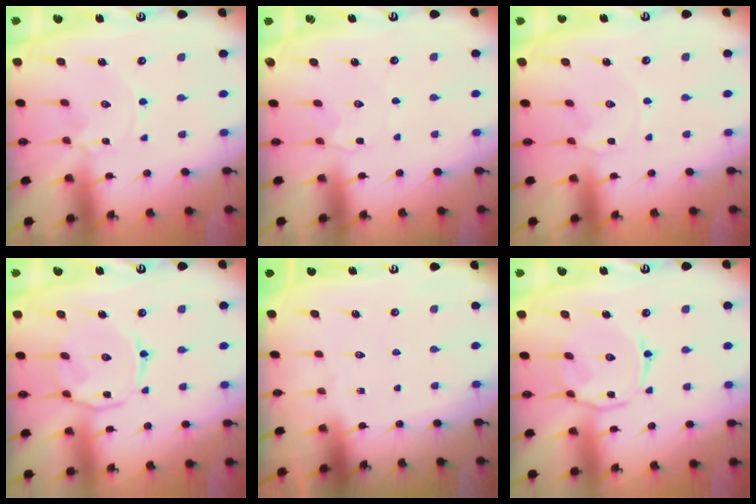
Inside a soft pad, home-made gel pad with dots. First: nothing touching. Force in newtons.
{"total": 2.2, "press": 2.2, "slide": 0.3}
{"total": 2.1, "press": 2.1, "slide": 0.1}
{"total": 6.4, "press": 6.3, "slide": 0.5}
{"total": 0.0}
{"total": 6.4, "press": 6.3, "slide": 0.5}